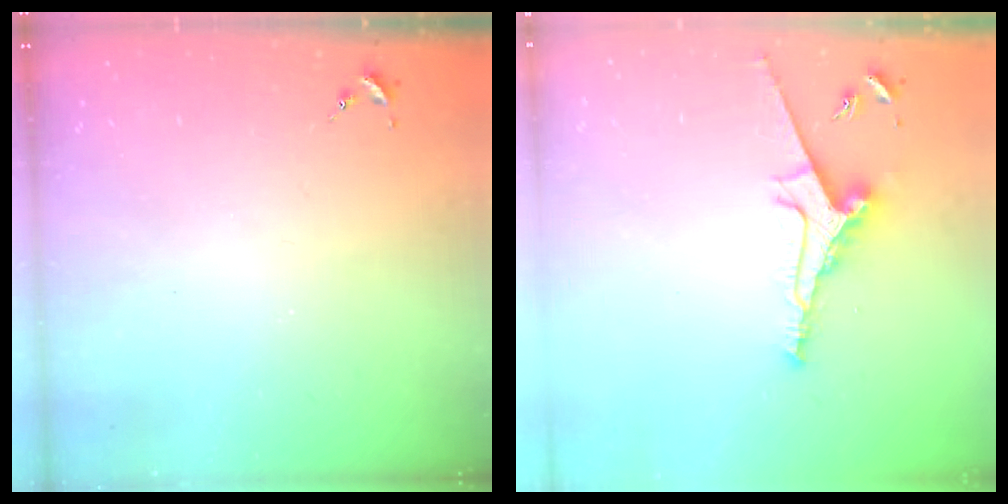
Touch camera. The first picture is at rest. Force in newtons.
{"total": 10.0, "press": 10.0, "slide": 0.3}